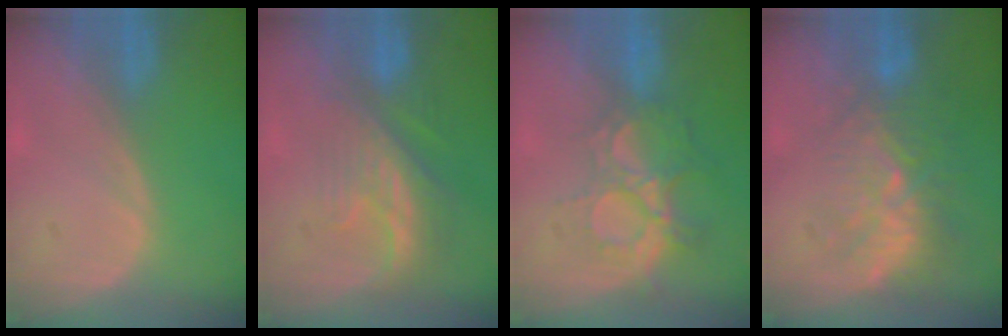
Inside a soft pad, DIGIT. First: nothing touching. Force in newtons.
{"total": 8.3, "press": 7.5, "slide": 3.7}
{"total": 9.3, "press": 7.8, "slide": 5.0}
{"total": 9.0, "press": 8.5, "slide": 3.1}